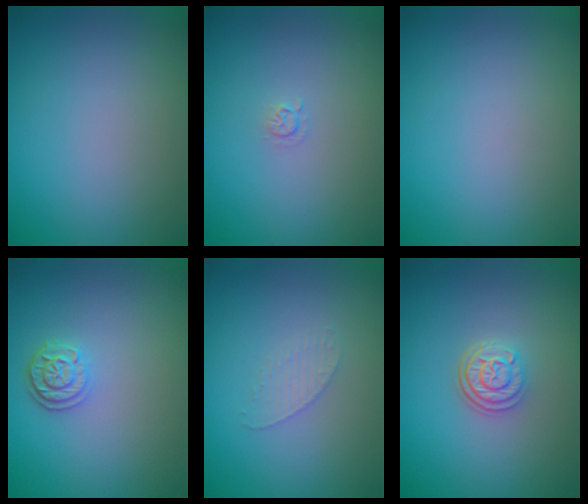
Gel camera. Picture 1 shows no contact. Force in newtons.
{"total": 0.7, "press": 0.3, "slide": 0.6}
{"total": 0.0}
{"total": 2.4, "press": 2.1, "slide": 1.2}
{"total": 1.4, "press": 1.4, "slide": 0.1}
{"total": 3.1, "press": 2.4, "slide": 1.9}